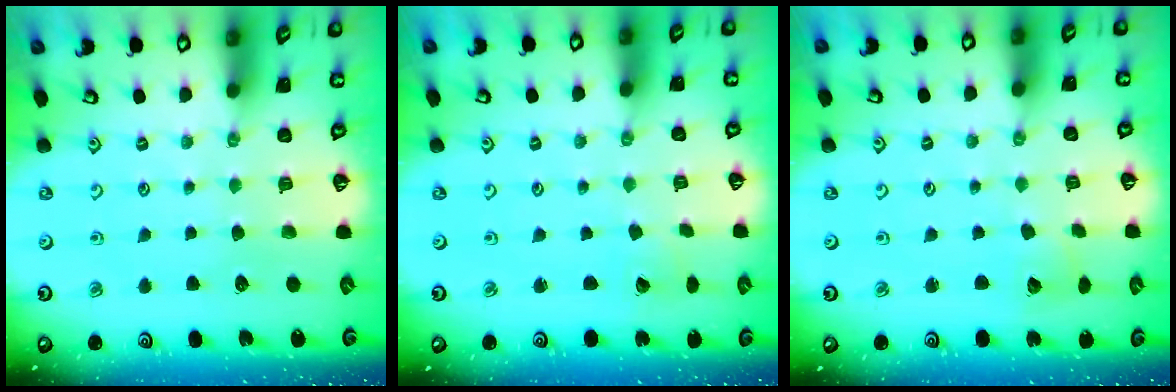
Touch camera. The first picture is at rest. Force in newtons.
{"total": 1.6, "press": 1.6, "slide": 0.1}
{"total": 2.8, "press": 2.8, "slide": 0.4}